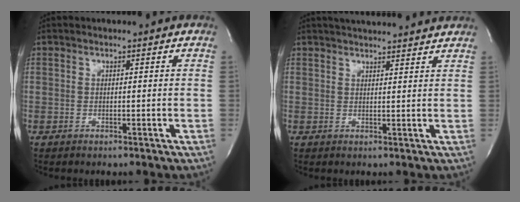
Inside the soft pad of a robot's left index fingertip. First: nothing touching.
{"total": 12.1, "force": [11.3, 1.1, 4.1], "torque": [-0.063, 0.026, 0.143]}